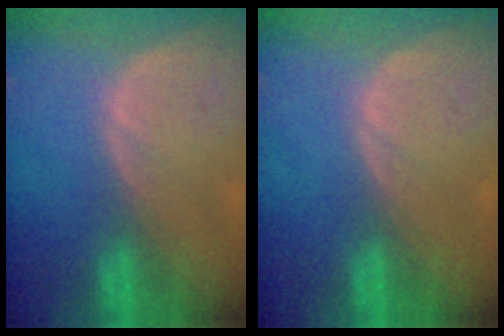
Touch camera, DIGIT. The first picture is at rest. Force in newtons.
{"total": 0.0}